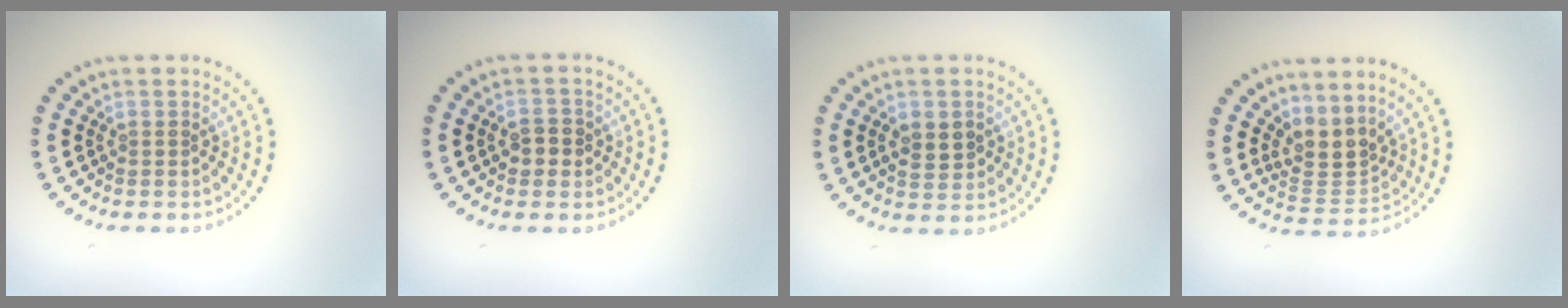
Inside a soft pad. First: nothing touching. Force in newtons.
{"total": 1.9, "press": 1.8, "slide": 0.4}
{"total": 2.3, "press": 2.3, "slide": 0.3}
{"total": 3.1, "press": 2.3, "slide": 2.0}